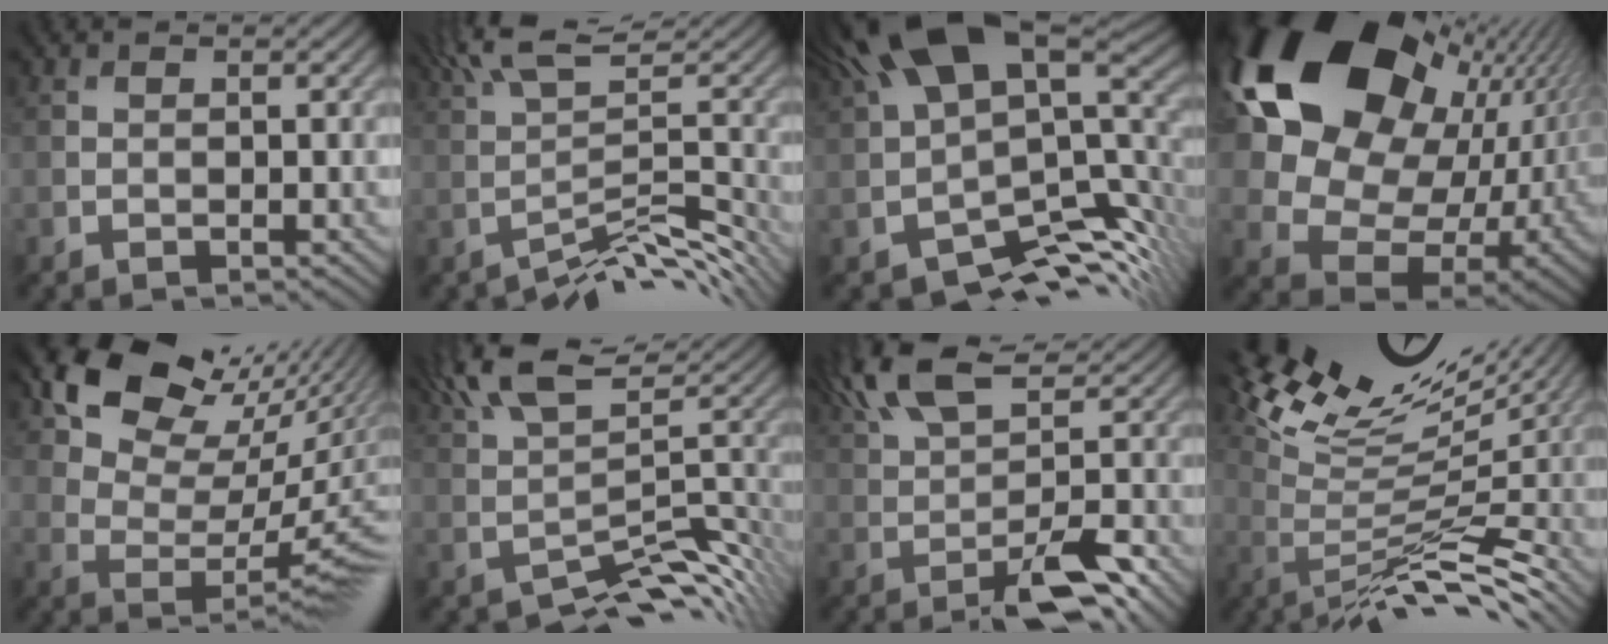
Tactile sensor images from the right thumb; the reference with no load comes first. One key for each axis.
{"total": 6.2, "fx": -1.2, "fy": 1.2, "fz": 5.9, "tx": -0.094, "ty": 0.022, "tz": -0.006}
{"total": 12.4, "fx": 0.3, "fy": 5.3, "fz": 11.3, "tx": -0.196, "ty": -0.009, "tz": 0.031}
{"total": 21.2, "fx": 7.9, "fy": 14.7, "fz": 13.1, "tx": -0.276, "ty": -0.007, "tz": 0.178}
{"total": 13.9, "fx": 8.3, "fy": 7.4, "fz": 8.4, "tx": -0.130, "ty": 0.018, "tz": 0.156}
{"total": 7.3, "fx": 1.5, "fy": 2.4, "fz": 6.8, "tx": -0.115, "ty": 0.009, "tz": 0.037}
{"total": 10.3, "fx": 2.5, "fy": 3.2, "fz": 9.4, "tx": -0.165, "ty": 0.017, "tz": 0.052}
{"total": 12.1, "fx": 5.7, "fy": 2.9, "fz": 10.2, "tx": -0.178, "ty": 0.013, "tz": 0.115}